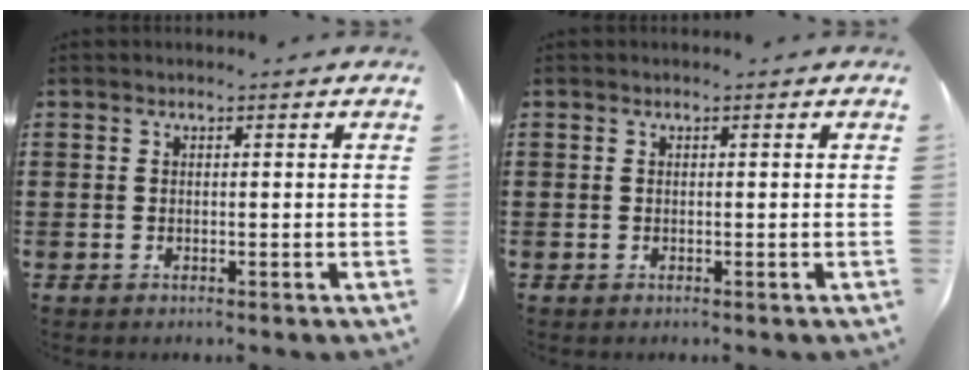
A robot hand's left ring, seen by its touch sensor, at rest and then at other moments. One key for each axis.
{"total": 0.0}